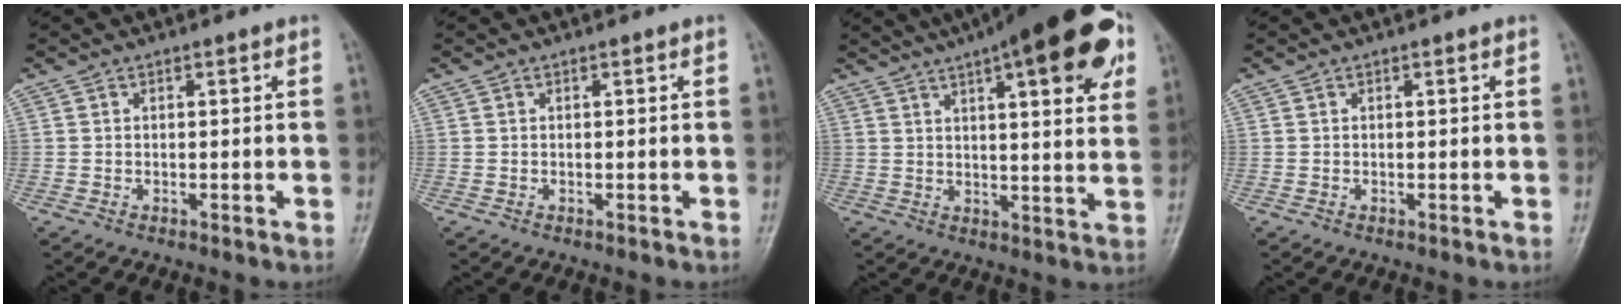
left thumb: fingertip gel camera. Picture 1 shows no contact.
{"total": 0.0}
{"total": 22.6, "force": [11.2, 6.4, 18.5], "torque": [-0.241, -0.004, 0.148]}
{"total": 0.0}